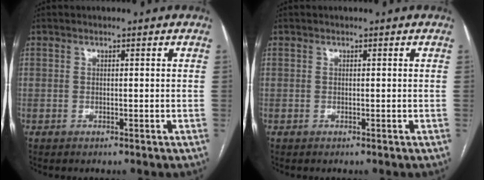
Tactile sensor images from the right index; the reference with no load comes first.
{"total": 0.0}